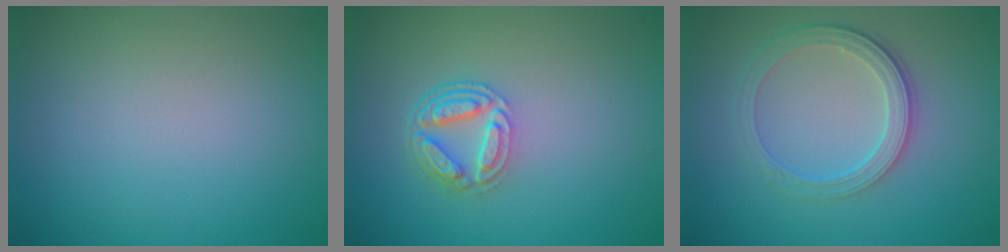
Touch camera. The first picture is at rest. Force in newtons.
{"total": 4.0, "press": 3.1, "slide": 2.6}
{"total": 3.7, "press": 2.9, "slide": 2.4}